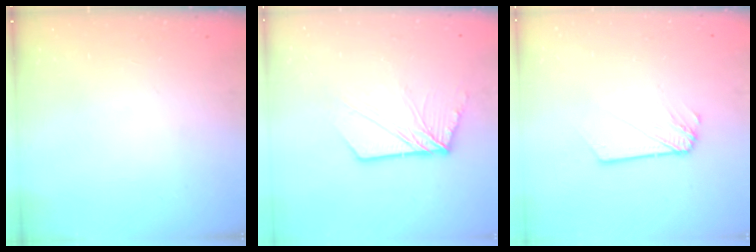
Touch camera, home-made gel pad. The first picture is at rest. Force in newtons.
{"total": 11.5, "press": 11.4, "slide": 1.0}
{"total": 2.5, "press": 2.5, "slide": 0.1}